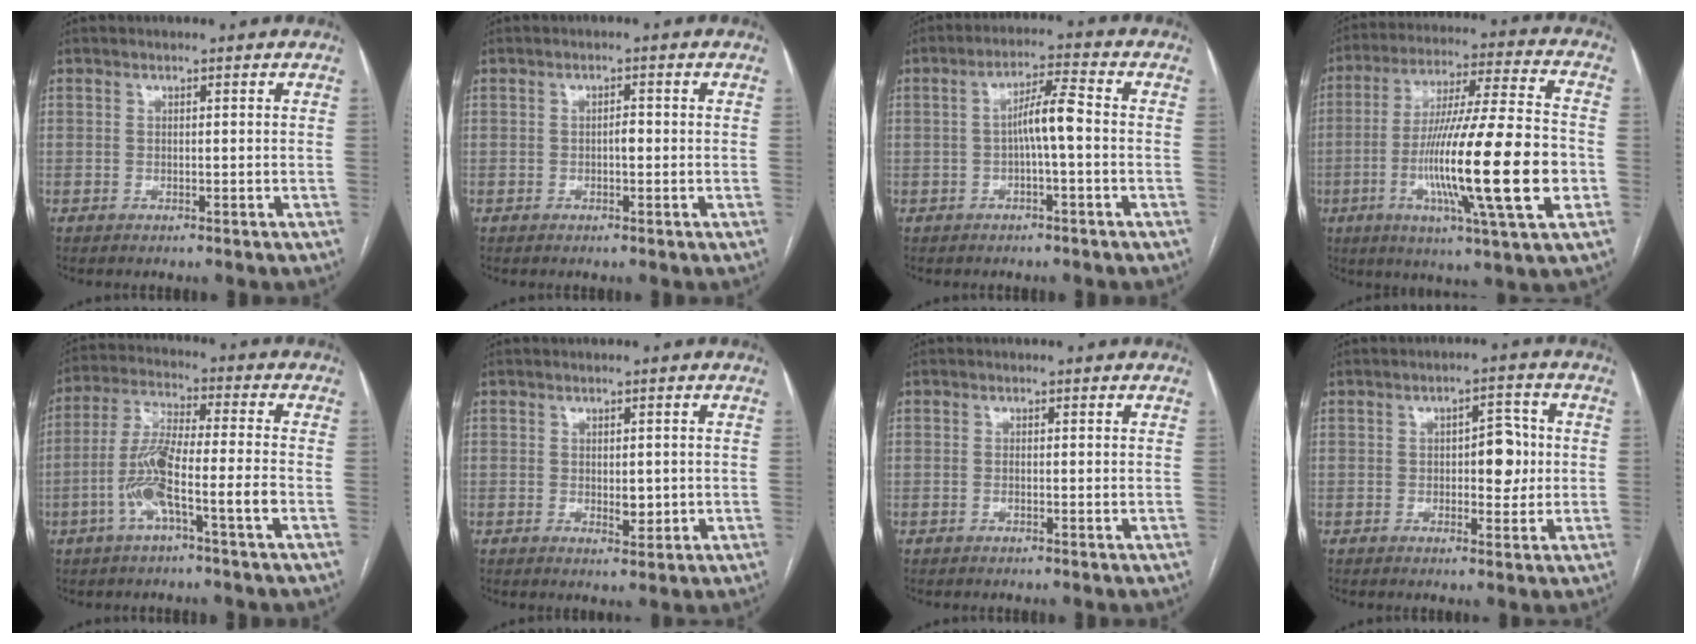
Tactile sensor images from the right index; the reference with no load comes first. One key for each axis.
{"total": 1.2, "fx": -0.3, "fy": 0.5, "fz": 1.1, "tx": -0.014, "ty": 0.004, "tz": -0.006}
{"total": 5.2, "fx": -0.6, "fy": 0.2, "fz": 5.2, "tx": -0.091, "ty": 0.014, "tz": -0.009}
{"total": 22.0, "fx": -5.0, "fy": 0.8, "fz": 21.4, "tx": -0.364, "ty": -0.018, "tz": -0.088}
{"total": 10.1, "fx": -3.7, "fy": 0.3, "fz": 9.3, "tx": -0.193, "ty": 0.011, "tz": -0.075}
{"total": 2.8, "fx": -0.1, "fy": 1.4, "fz": 2.4, "tx": -0.036, "ty": -0.005, "tz": 0.003}
{"total": 0.7, "fx": -0.1, "fy": 0.1, "fz": 0.7, "tx": -0.014, "ty": -0.001, "tz": -0.002}
{"total": 5.3, "fx": 0.2, "fy": 2.4, "fz": 4.7, "tx": -0.060, "ty": 0.012, "tz": 0.006}